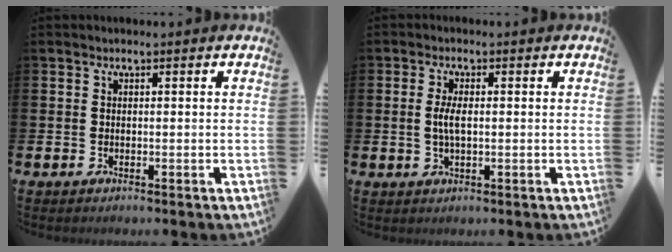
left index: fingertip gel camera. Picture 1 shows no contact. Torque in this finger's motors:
{"motor_torque": [0.95, 0.01, 0.17, 0.16]}